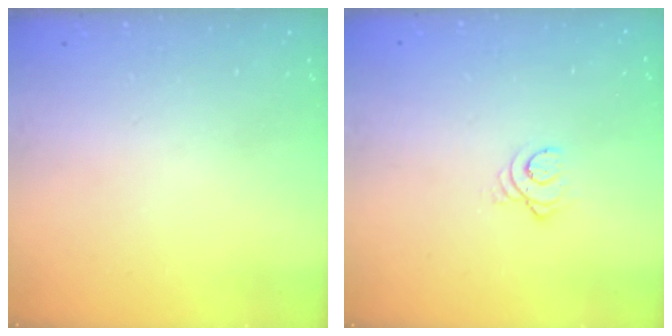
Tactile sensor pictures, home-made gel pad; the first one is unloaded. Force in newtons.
{"total": 2.9, "press": 2.9, "slide": 0.4}